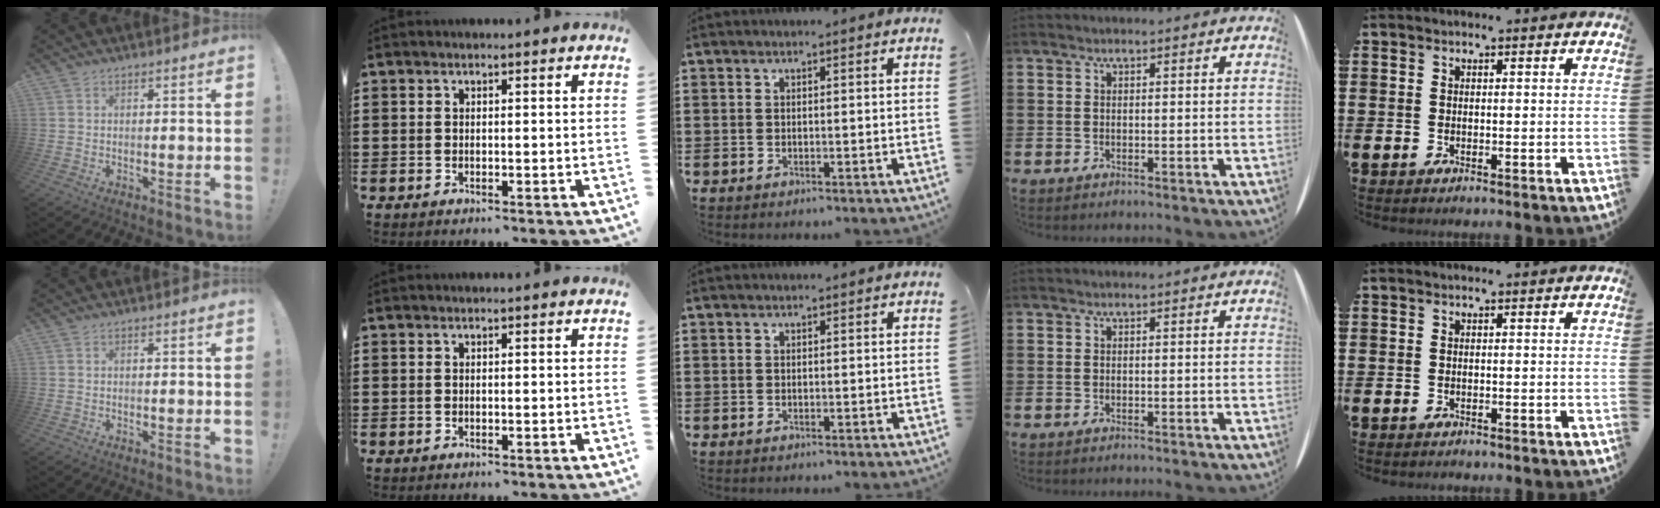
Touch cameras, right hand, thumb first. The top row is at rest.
{}